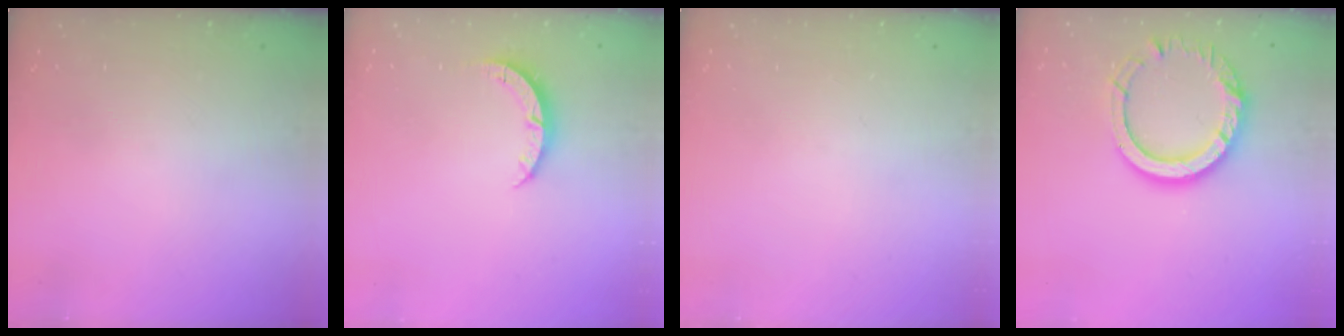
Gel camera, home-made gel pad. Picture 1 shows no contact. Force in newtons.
{"total": 3.5, "press": 3.5, "slide": 0.3}
{"total": 0.0}
{"total": 14.7, "press": 14.6, "slide": 1.3}